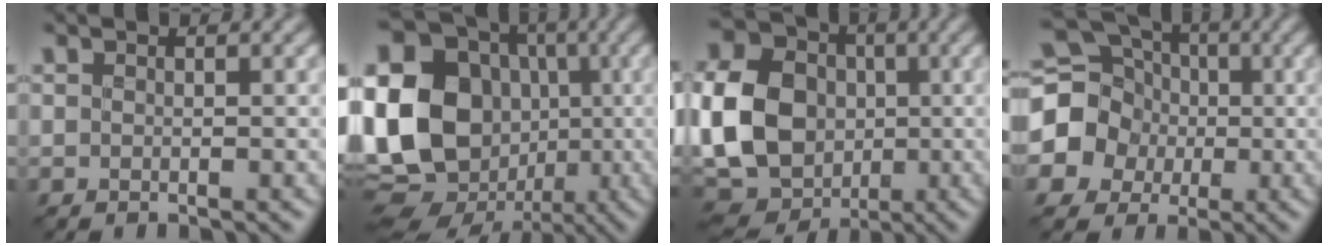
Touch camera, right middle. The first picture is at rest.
{"total": 20.7, "force": [-2.1, 17.8, 10.3], "torque": [-0.223, 0.014, -0.093]}
{"total": 14.4, "force": [-2.2, 11.7, 8.2], "torque": [-0.177, -0.004, -0.054]}
{"total": 11.1, "force": [-0.9, 10.3, 3.9], "torque": [-0.113, 0.013, -0.045]}